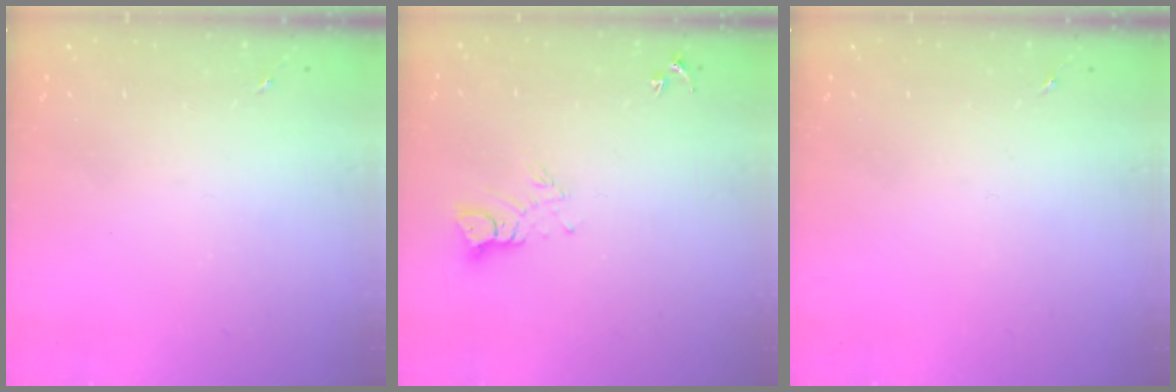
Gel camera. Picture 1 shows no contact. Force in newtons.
{"total": 5.7, "press": 5.7, "slide": 0.5}
{"total": 0.0}